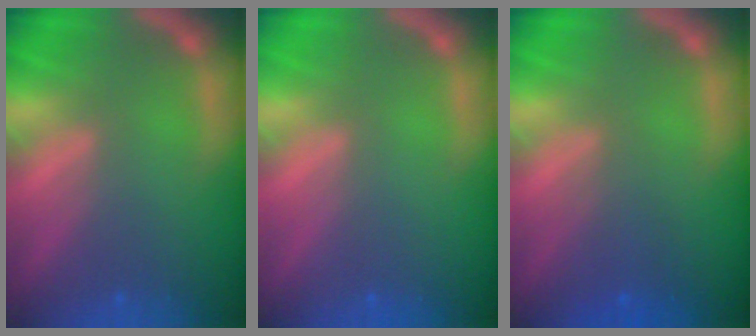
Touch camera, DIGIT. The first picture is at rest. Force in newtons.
{"total": 0.0}
{"total": 2.5}